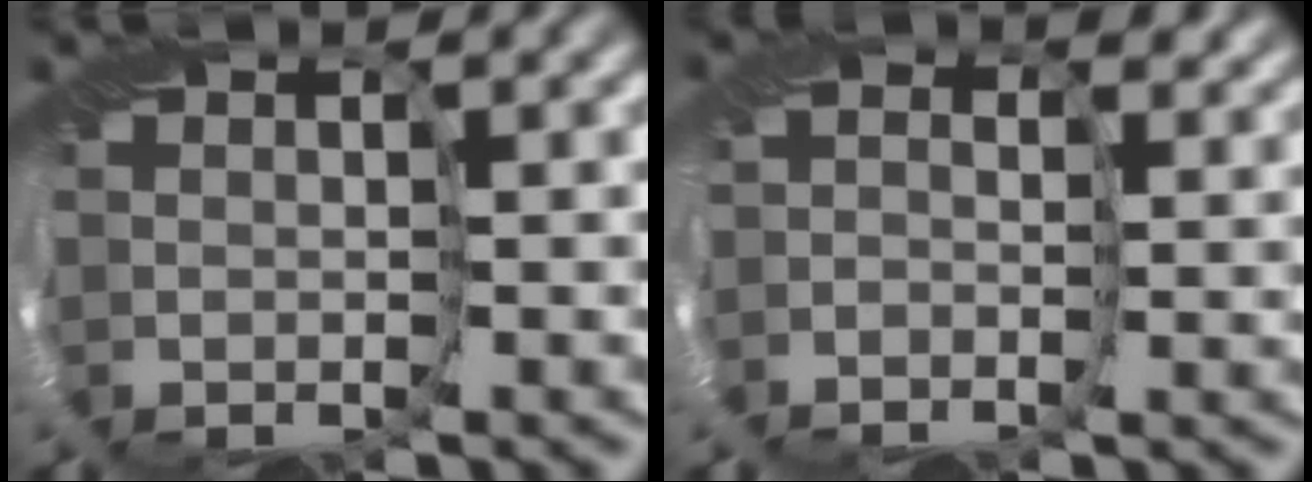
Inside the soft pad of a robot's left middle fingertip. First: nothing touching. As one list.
[{"total": 4.9, "force": [1.6, 3.8, 2.7], "torque": [-0.049, 0.017, 0.016]}]